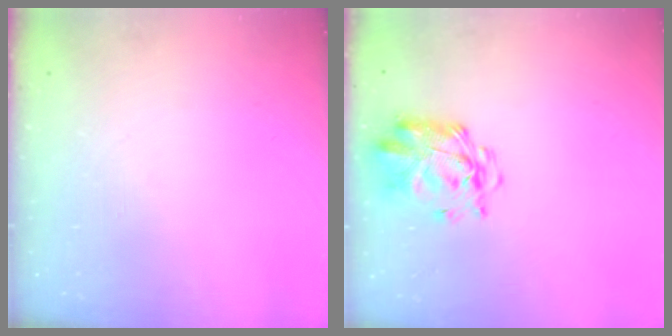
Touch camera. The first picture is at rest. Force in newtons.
{"total": 2.9, "press": 2.8, "slide": 0.8}